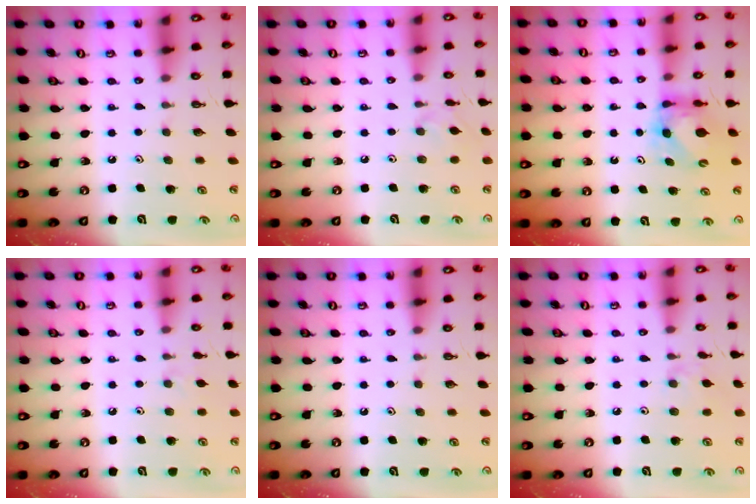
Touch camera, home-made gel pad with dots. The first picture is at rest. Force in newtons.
{"total": 3.8, "press": 3.7, "slide": 0.7}
{"total": 5.7, "press": 5.7, "slide": 0.6}
{"total": 2.8, "press": 2.7, "slide": 0.5}
{"total": 0.0}
{"total": 2.5, "press": 2.5, "slide": 0.5}